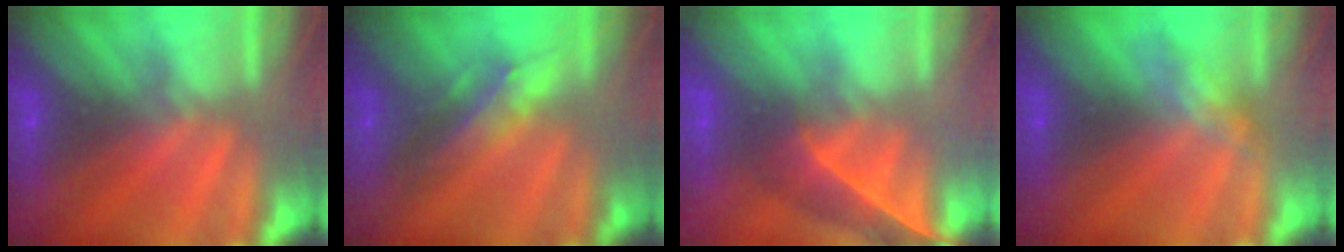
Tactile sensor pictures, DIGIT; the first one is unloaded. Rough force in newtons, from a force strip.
{"total": 2.9}
{"total": 3.9}
{"total": 2.7}